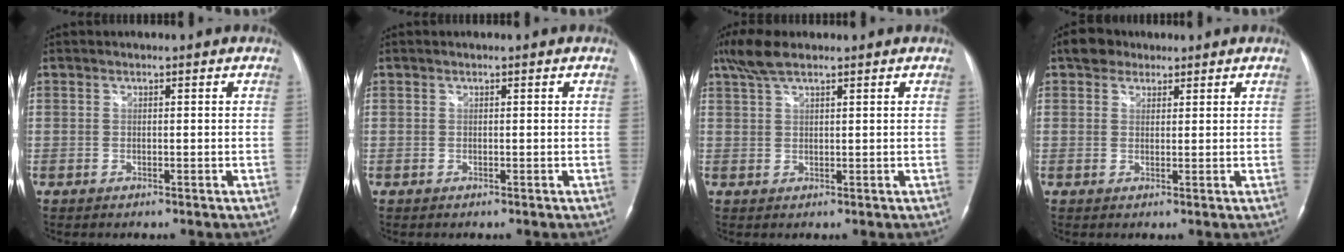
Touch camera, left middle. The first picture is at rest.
{"total": 0.0}
{"total": 4.7, "force": [3.5, 1.1, 3.0], "torque": [-0.069, 0.020, 0.070]}
{"total": 3.3, "force": [2.2, 2.3, 0.8], "torque": [-0.015, 0.016, 0.037]}